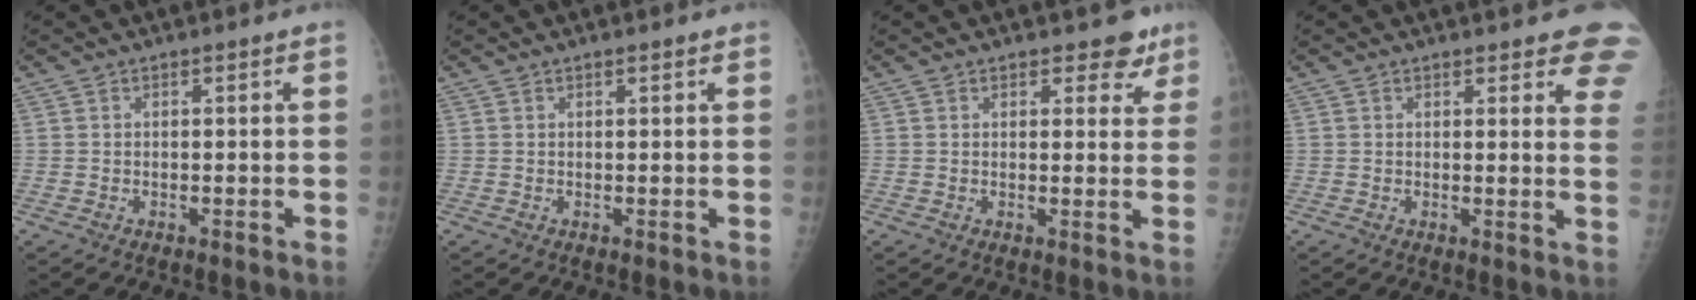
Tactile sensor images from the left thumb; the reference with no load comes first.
{"total": 0.8, "force": [0.6, 0.2, 0.5], "torque": [-0.007, -0.001, 0.008]}
{"total": 4.4, "force": [3.3, 2.5, 1.6], "torque": [0.015, -0.017, 0.035]}
{"total": 9.2, "force": [7.2, 2.8, 5.0], "torque": [-0.016, -0.029, 0.063]}